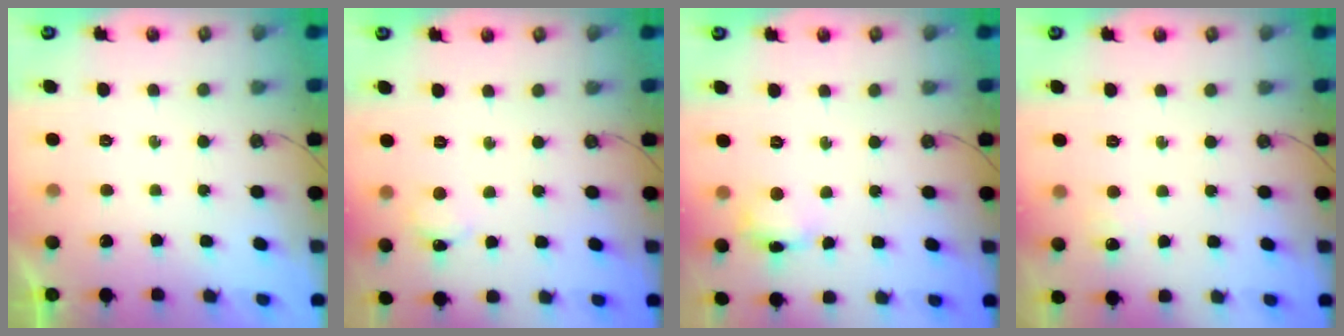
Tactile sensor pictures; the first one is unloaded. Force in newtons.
{"total": 2.2, "press": 2.2, "slide": 0.3}
{"total": 7.2, "press": 7.2, "slide": 0.5}
{"total": 4.5, "press": 4.5, "slide": 0.6}